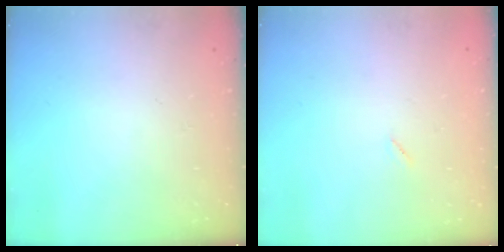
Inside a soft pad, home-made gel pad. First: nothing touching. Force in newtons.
{"total": 2.0, "press": 2.0, "slide": 0.1}